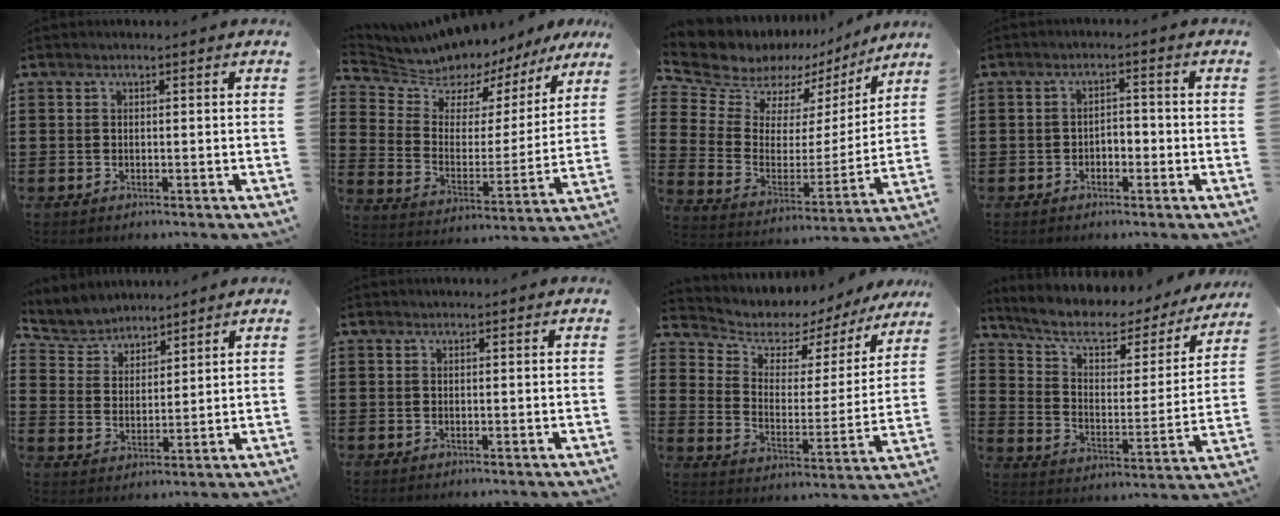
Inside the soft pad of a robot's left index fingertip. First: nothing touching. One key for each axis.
{"total": 6.7, "fx": 6.5, "fy": 1.8, "fz": 0.0, "tx": -0.047, "ty": -0.059, "tz": 0.113}
{"total": 8.8, "fx": 7.6, "fy": 4.2, "fz": 1.0, "tx": -0.064, "ty": -0.061, "tz": 0.135}
{"total": 1.8, "fx": -1.3, "fy": 1.0, "fz": 0.8, "tx": -0.022, "ty": 0.003, "tz": -0.030}
{"total": 4.5, "fx": 4.2, "fy": 1.5, "fz": -0.3, "tx": -0.021, "ty": -0.016, "tz": 0.076}
{"total": 0.0}
{"total": 4.9, "fx": 4.0, "fy": 2.5, "fz": 1.3, "tx": -0.045, "ty": -0.035, "tz": 0.062}
{"total": 7.3, "fx": 4.9, "fy": 3.3, "fz": 4.4, "tx": -0.098, "ty": -0.028, "tz": 0.078}